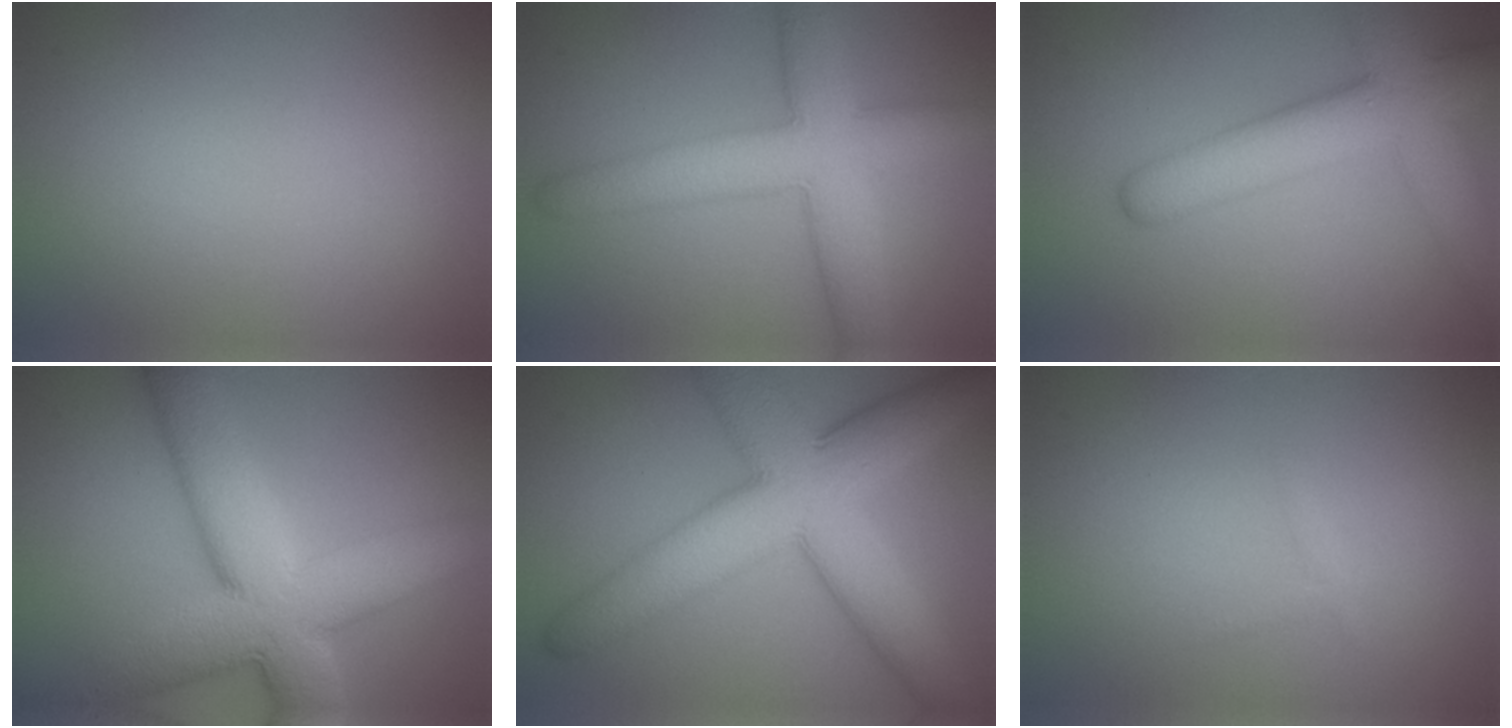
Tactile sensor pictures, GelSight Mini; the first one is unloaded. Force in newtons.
{"total": 7.6, "press": 7.6, "slide": 0.1}
{"total": 7.4, "press": 7.4, "slide": 0.3}
{"total": 11.9, "press": 11.9, "slide": 0.8}
{"total": 11.3, "press": 11.3, "slide": 0.3}
{"total": 0.5, "press": 0.5, "slide": 0.0}